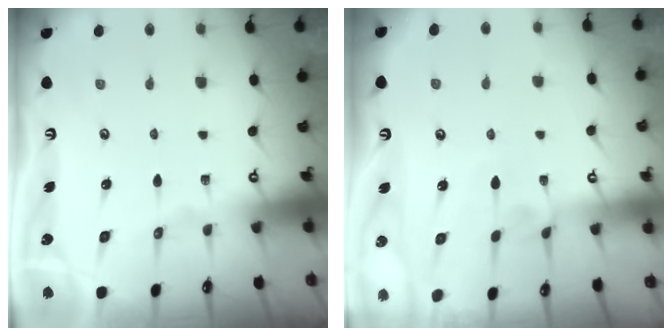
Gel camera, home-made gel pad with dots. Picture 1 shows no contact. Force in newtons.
{"total": 4.4, "press": 4.4, "slide": 0.2}